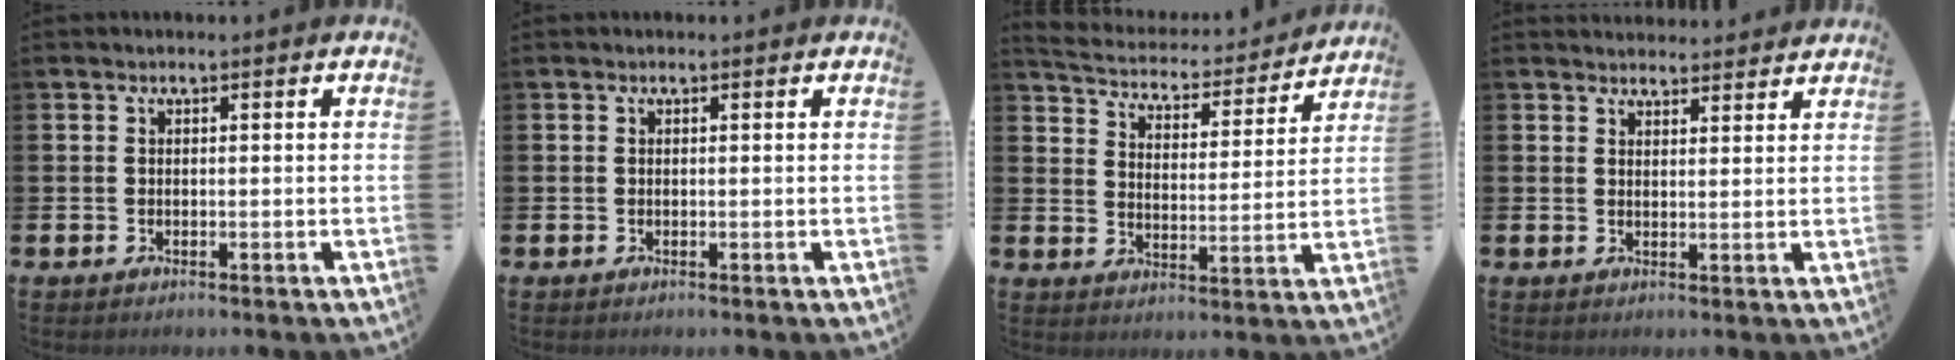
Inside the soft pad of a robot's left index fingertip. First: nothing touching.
{"total": 0.0}
{"total": 5.2, "force": [5.0, 1.0, 0.7], "torque": [-0.037, -0.046, 0.081]}
{"total": 3.0, "force": [3.0, 0.6, -0.1], "torque": [0.006, -0.019, 0.053]}